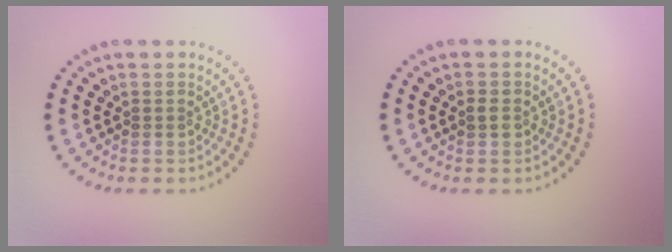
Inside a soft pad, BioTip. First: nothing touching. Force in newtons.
{"total": 1.1, "press": 1.1, "slide": 0.1}